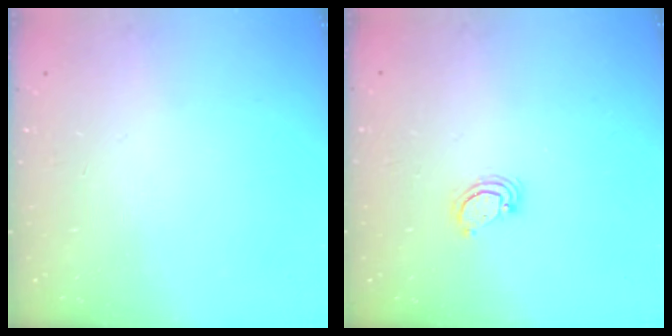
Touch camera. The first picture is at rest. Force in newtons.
{"total": 2.6, "press": 2.6, "slide": 0.3}